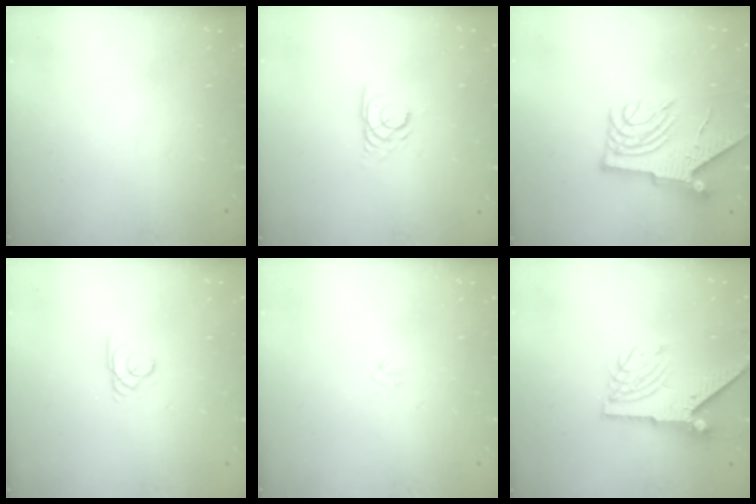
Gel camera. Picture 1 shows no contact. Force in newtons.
{"total": 3.4, "press": 3.4, "slide": 0.2}
{"total": 9.5, "press": 9.4, "slide": 0.9}
{"total": 1.9, "press": 1.9, "slide": 0.0}
{"total": 1.3, "press": 1.2, "slide": 0.5}
{"total": 8.2, "press": 8.1, "slide": 1.1}